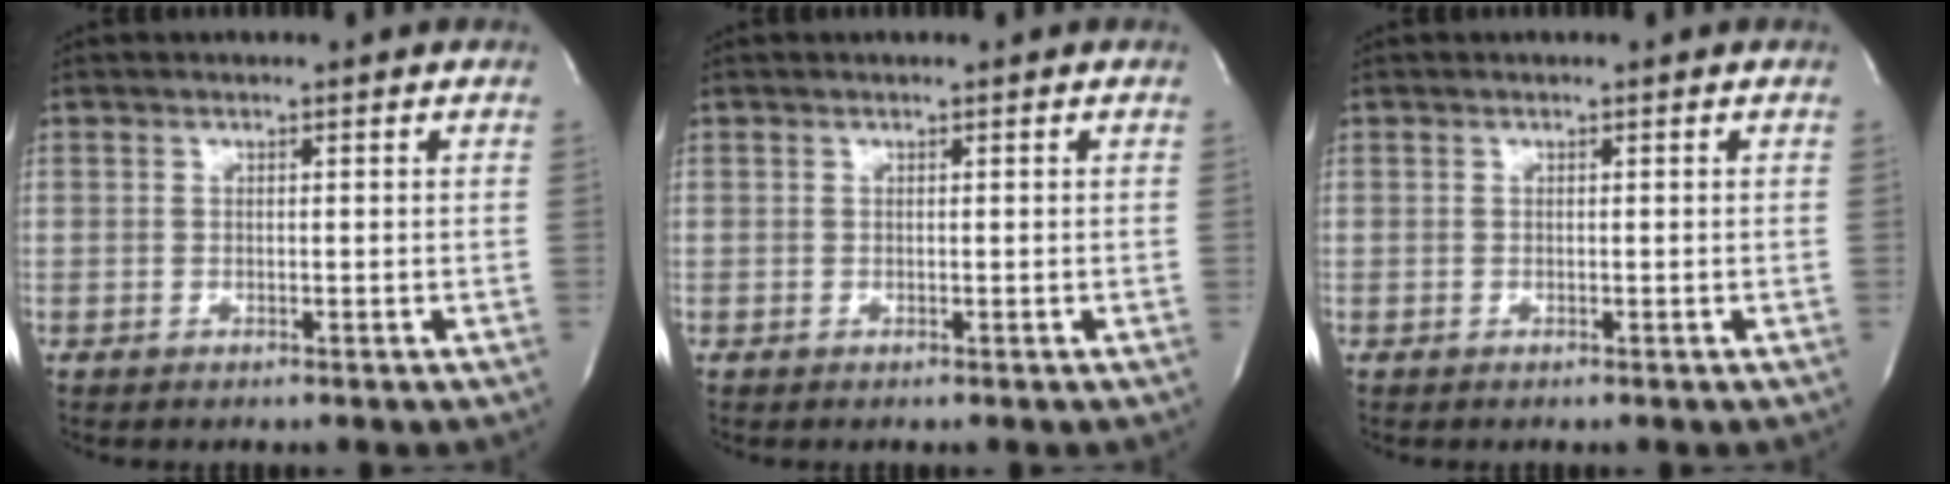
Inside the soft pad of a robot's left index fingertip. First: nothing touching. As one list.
[{"total": 0.0}, {"total": 0.0}]